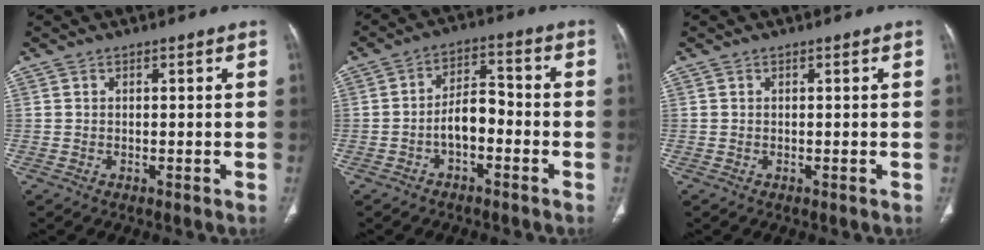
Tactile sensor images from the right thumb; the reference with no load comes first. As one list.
[{"total": 6.4, "force": [-2.3, 3.5, 4.8], "torque": [-0.071, 0.038, -0.046]}, {"total": 0.0}]